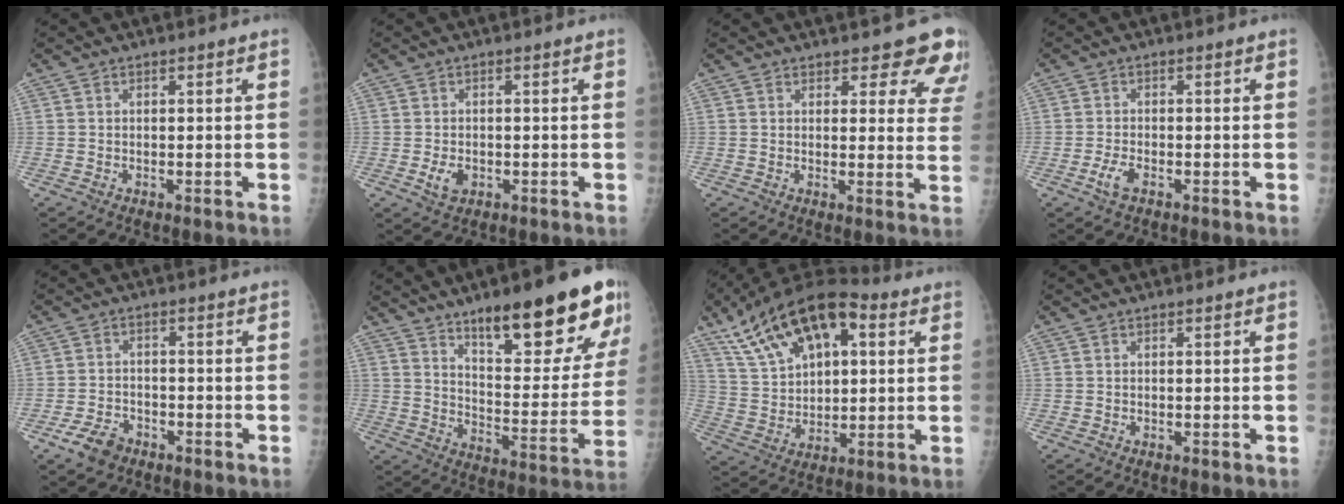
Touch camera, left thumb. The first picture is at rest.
{"total": 3.3, "force": [-0.9, 2.3, 2.2], "torque": [-0.035, 0.000, -0.010]}
{"total": 9.9, "force": [8.6, 4.0, 2.8], "torque": [0.021, -0.050, 0.070]}
{"total": 2.9, "force": [-1.4, 1.3, 2.2], "torque": [-0.047, 0.005, -0.028]}
{"total": 5.1, "force": [-3.2, 3.3, 2.2], "torque": [-0.039, 0.013, -0.054]}
{"total": 24.6, "force": [15.2, 7.0, 18.0], "torque": [-0.210, -0.067, 0.227]}
{"total": 21.1, "force": [9.0, 11.1, 15.5], "torque": [-0.247, 0.003, 0.156]}
{"total": 0.0}